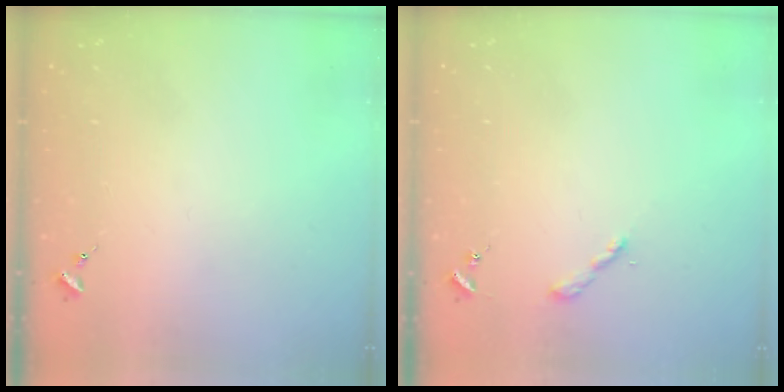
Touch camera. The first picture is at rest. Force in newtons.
{"total": 2.2, "press": 2.2, "slide": 0.2}